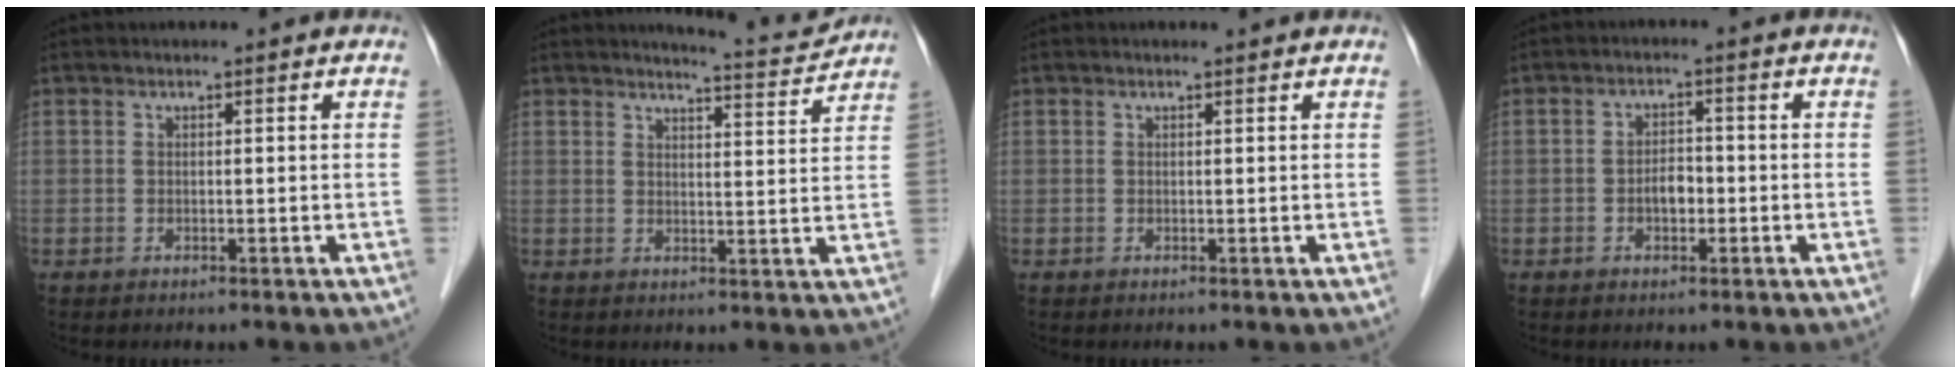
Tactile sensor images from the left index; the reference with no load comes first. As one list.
[{"total": 6.1, "force": [6.0, -0.4, 0.7], "torque": [-0.025, -0.016, 0.078]}, {"total": 1.1, "force": [1.1, 0.0, 0.2], "torque": [-0.009, 0.004, 0.014]}, {"total": 2.8, "force": [-0.8, 1.5, 2.1], "torque": [-0.035, 0.007, -0.013]}]